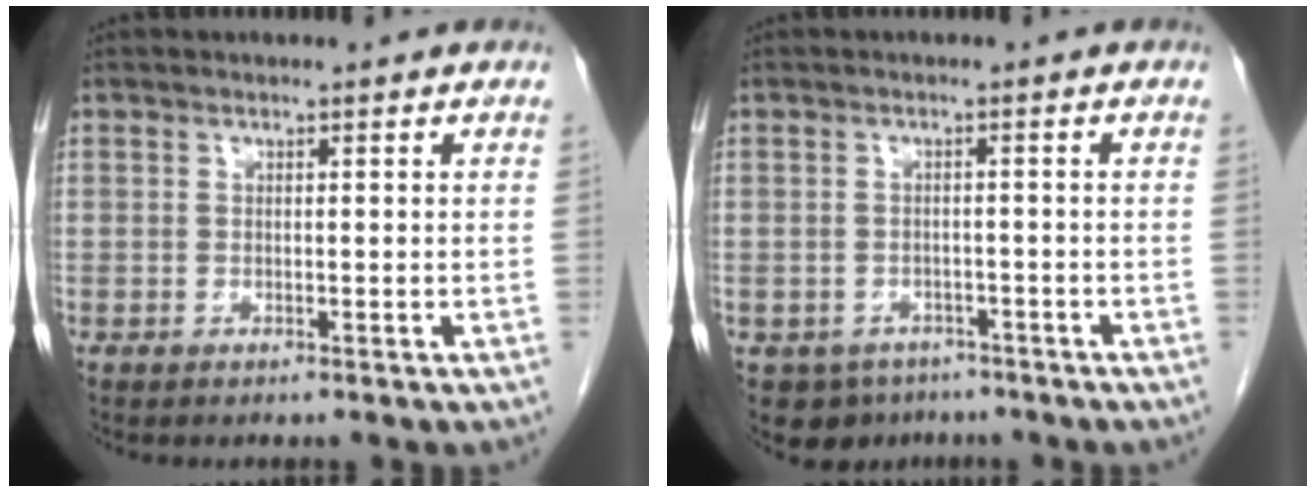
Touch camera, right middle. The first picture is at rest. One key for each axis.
{"total": 5.2, "fx": -3.6, "fy": 3.7, "fz": 0.5, "tx": -0.003, "ty": 0.007, "tz": -0.047}